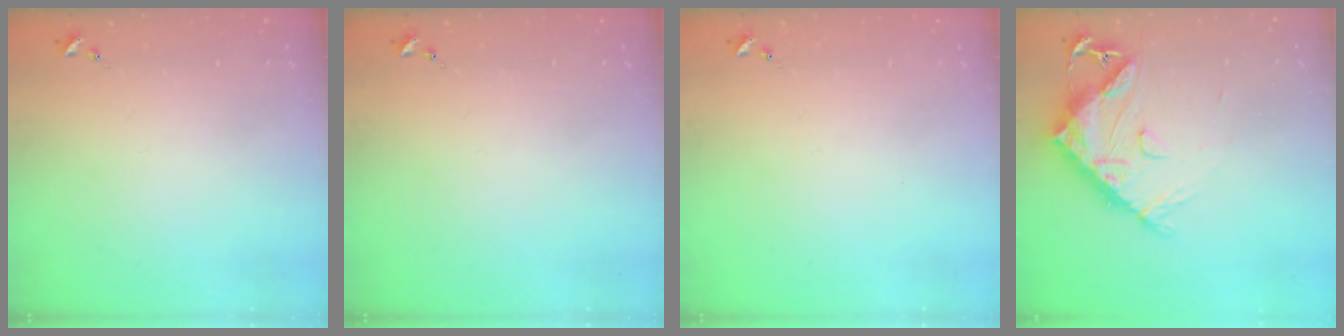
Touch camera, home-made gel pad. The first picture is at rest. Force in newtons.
{"total": 0.0}
{"total": 0.0}
{"total": 14.3, "press": 14.2, "slide": 1.3}